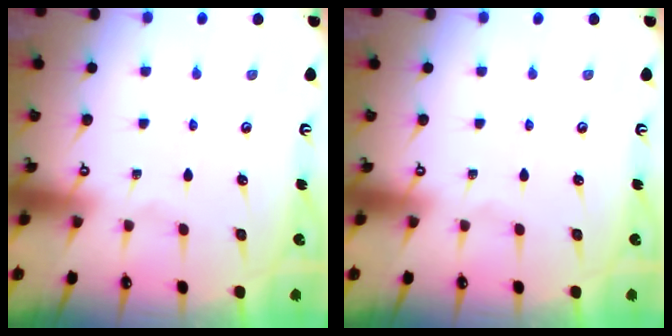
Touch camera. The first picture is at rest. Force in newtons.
{"total": 0.0}